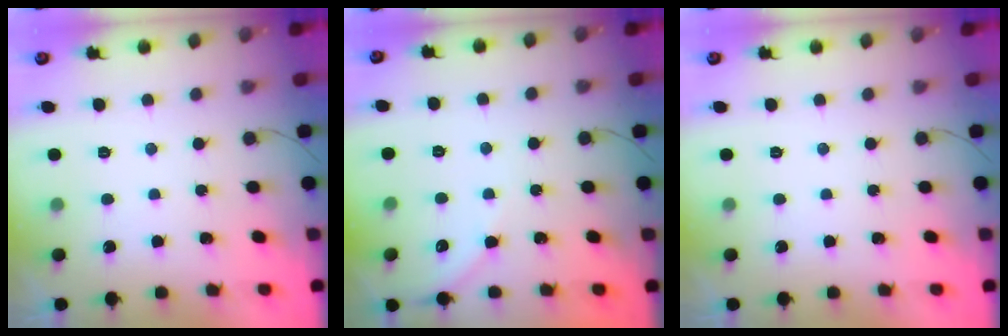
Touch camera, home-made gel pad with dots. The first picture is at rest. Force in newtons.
{"total": 3.6, "press": 3.5, "slide": 0.6}
{"total": 0.0}